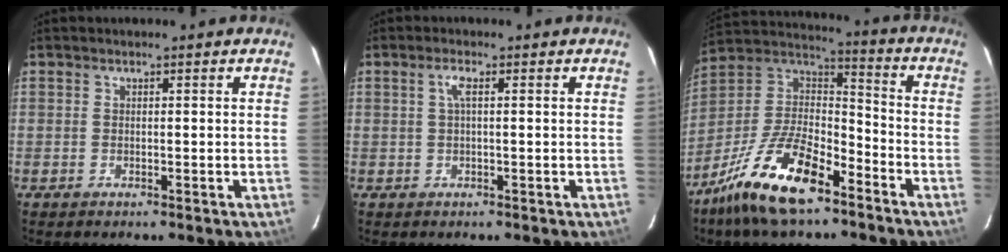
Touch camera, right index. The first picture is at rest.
{"total": 1.7, "force": [0.3, 0.0, 1.6], "torque": [-0.033, 0.003, 0.005]}
{"total": 18.5, "force": [-12.0, 6.7, 12.4], "torque": [-0.257, -0.002, -0.224]}